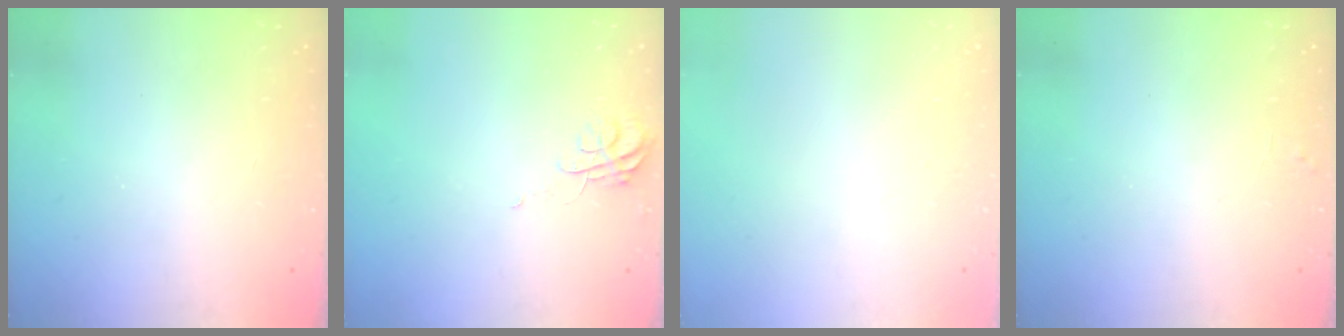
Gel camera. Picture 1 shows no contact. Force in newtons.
{"total": 6.1, "press": 6.0, "slide": 0.5}
{"total": 0.0}
{"total": 1.7, "press": 1.7, "slide": 0.1}